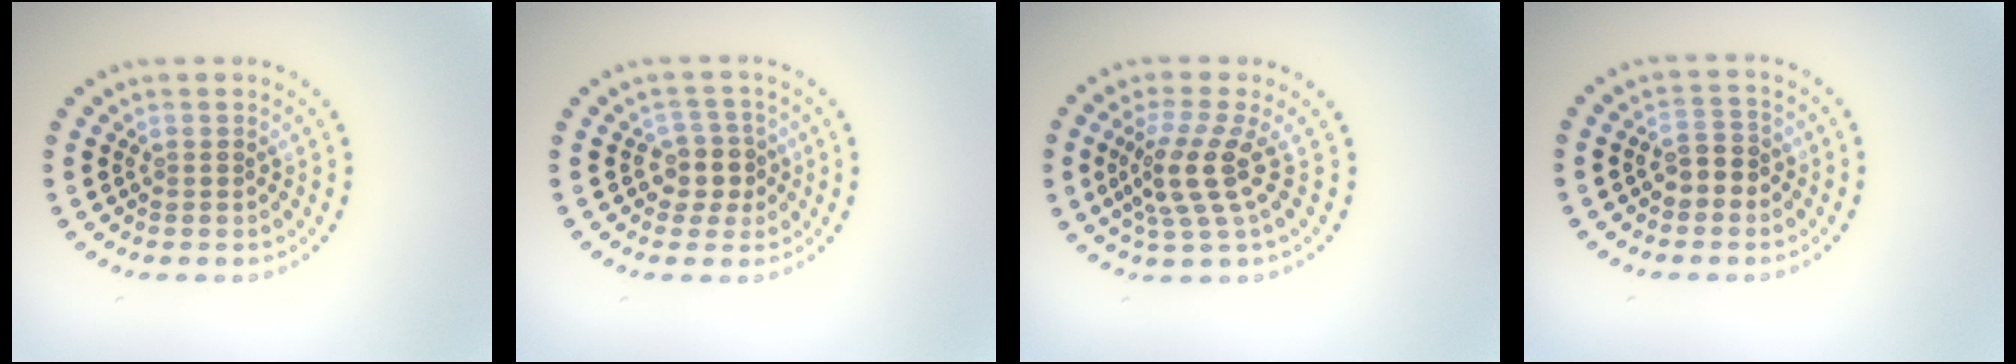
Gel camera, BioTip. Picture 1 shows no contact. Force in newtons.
{"total": 2.7, "press": 2.3, "slide": 1.5}
{"total": 3.9, "press": 2.9, "slide": 2.6}
{"total": 2.4, "press": 2.3, "slide": 0.8}